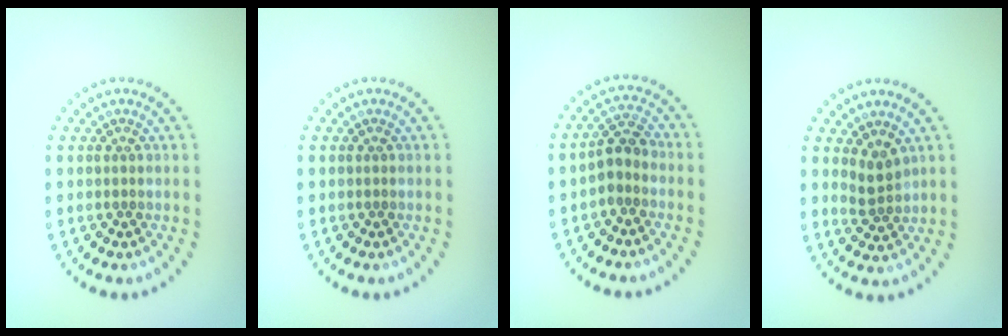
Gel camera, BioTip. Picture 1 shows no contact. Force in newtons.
{"total": 0.0}
{"total": 2.4, "press": 2.2, "slide": 1.1}
{"total": 2.0, "press": 1.7, "slide": 1.1}